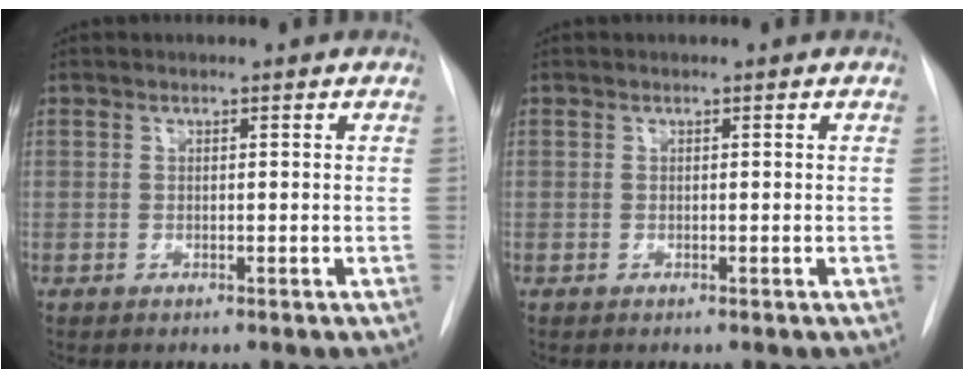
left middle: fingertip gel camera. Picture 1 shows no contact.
{"total": 0.0}